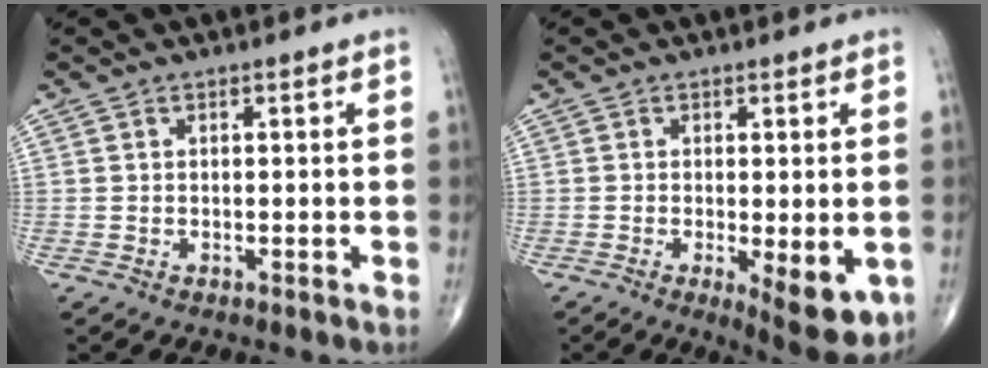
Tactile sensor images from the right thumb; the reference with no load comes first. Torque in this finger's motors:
{"motor_torque": [-0.25, 0.15, -0.16, -0.18, 0.02]}